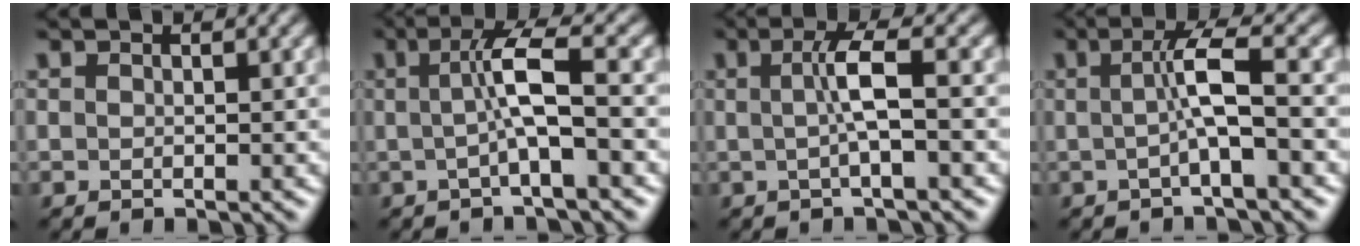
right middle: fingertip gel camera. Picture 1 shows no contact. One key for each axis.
{"total": 4.2, "fx": -0.2, "fy": 0.6, "fz": 4.2, "tx": -0.076, "ty": 0.007, "tz": -0.006}
{"total": 3.0, "fx": 0.0, "fy": 0.4, "fz": 3.0, "tx": -0.059, "ty": 0.002, "tz": -0.002}
{"total": 3.7, "fx": -0.2, "fy": 0.4, "fz": 3.7, "tx": -0.067, "ty": 0.006, "tz": -0.008}